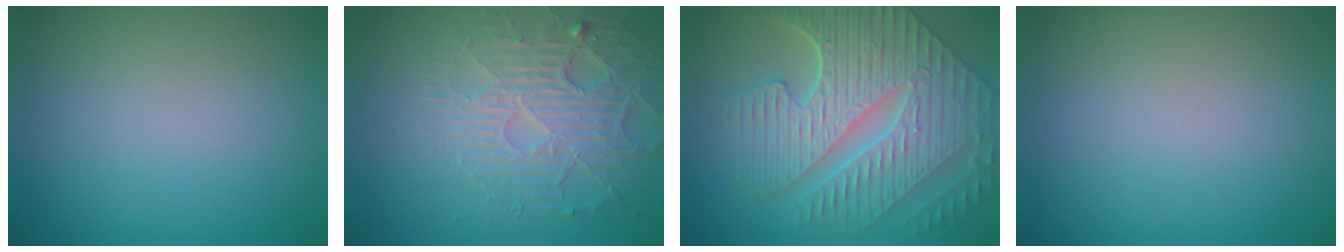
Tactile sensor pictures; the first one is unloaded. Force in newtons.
{"total": 4.6, "press": 4.0, "slide": 2.4}
{"total": 10.2, "press": 7.0, "slide": 7.4}
{"total": 0.0}